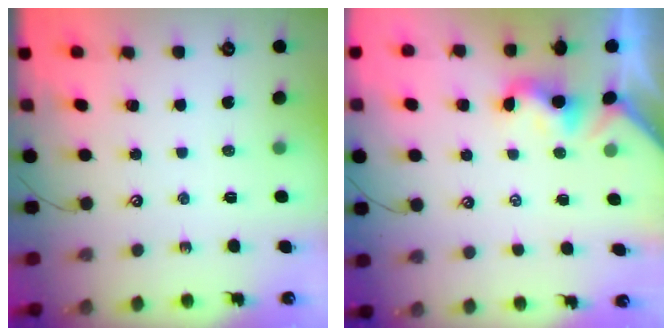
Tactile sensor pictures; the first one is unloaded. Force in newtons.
{"total": 1.8, "press": 1.7, "slide": 0.5}